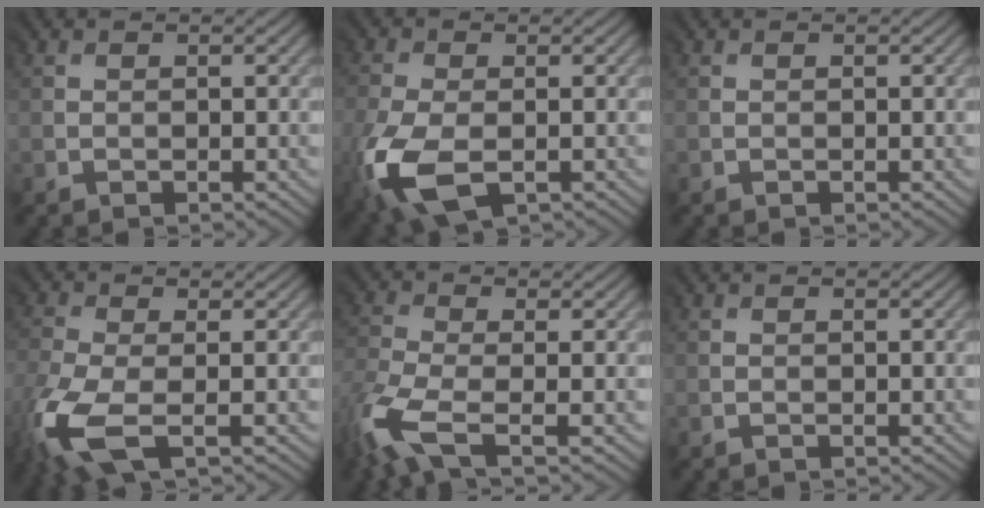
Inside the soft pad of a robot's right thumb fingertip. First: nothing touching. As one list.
[{"total": 9.4, "force": [-3.4, 5.7, 6.7], "torque": [-0.202, -0.033, -0.057]}, {"total": 0.0}, {"total": 8.8, "force": [-4.2, 3.8, 6.7], "torque": [-0.193, -0.024, -0.088]}, {"total": 7.8, "force": [-4.0, 3.2, 5.9], "torque": [-0.149, -0.014, -0.090]}, {"total": 0.0}]